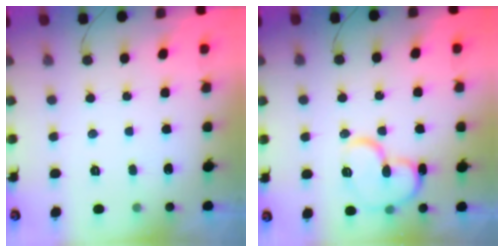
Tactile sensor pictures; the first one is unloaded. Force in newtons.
{"total": 14.0, "press": 13.9, "slide": 1.6}